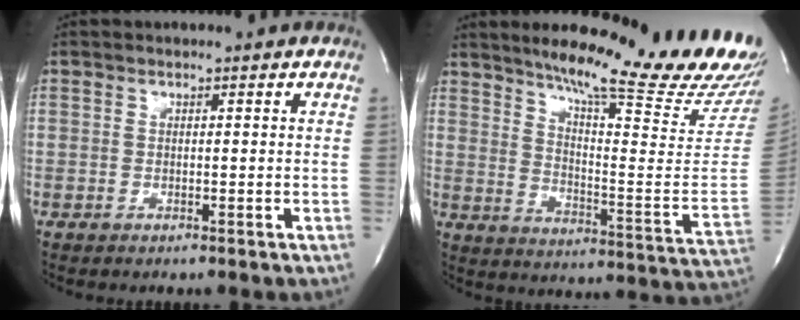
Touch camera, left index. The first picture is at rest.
{"total": 24.6, "force": [20.6, 1.2, 13.5], "torque": [-0.203, -0.089, 0.263]}